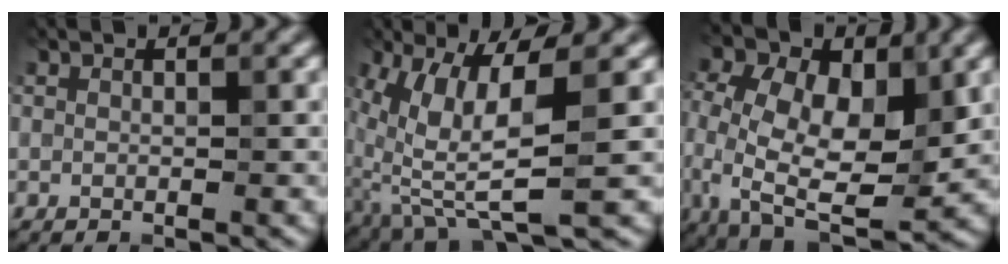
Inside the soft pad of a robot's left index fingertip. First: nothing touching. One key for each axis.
{"total": 7.4, "fx": -0.4, "fy": 2.2, "fz": 7.1, "tx": -0.162, "ty": -0.017, "tz": 0.009}
{"total": 10.6, "fx": -0.2, "fy": 6.7, "fz": 8.3, "tx": -0.167, "ty": -0.013, "tz": 0.004}